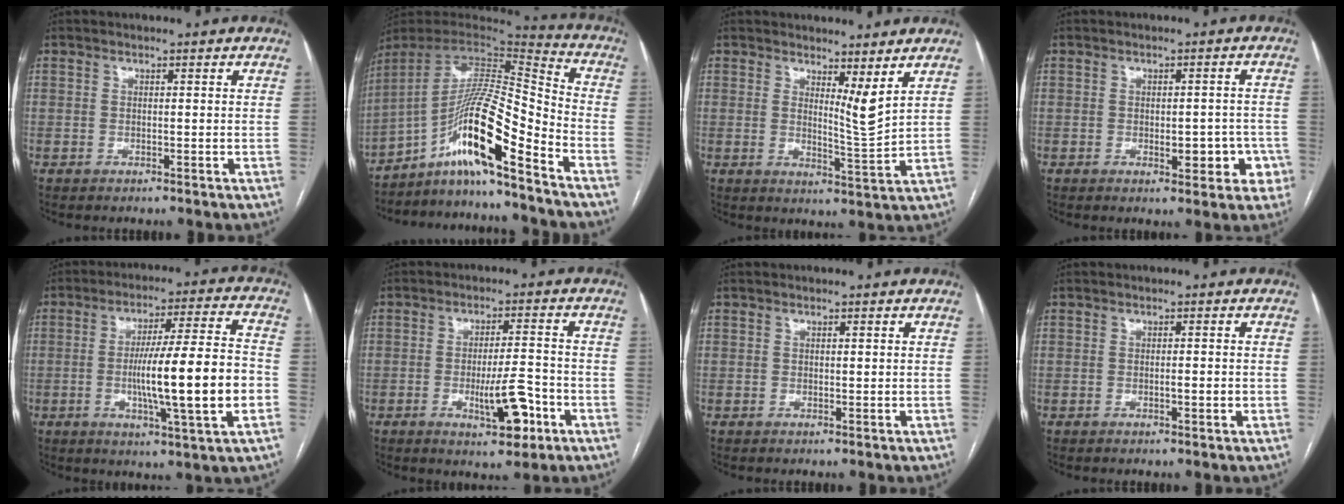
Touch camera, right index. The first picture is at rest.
{"total": 15.7, "force": [-9.7, -0.1, 12.4], "torque": [-0.219, 0.015, -0.172]}
{"total": 4.2, "force": [2.6, -0.2, 3.3], "torque": [-0.055, -0.023, 0.047]}
{"total": 5.6, "force": [-1.8, 2.6, 4.6], "torque": [-0.046, 0.011, -0.016]}
{"total": 16.2, "force": [-3.0, 0.4, 15.9], "torque": [-0.261, 0.000, -0.049]}
{"total": 8.0, "force": [-3.2, 1.9, 7.1], "torque": [-0.111, -0.002, -0.044]}
{"total": 0.6, "force": [0.2, 0.2, 0.5], "torque": [-0.007, 0.000, 0.003]}
{"total": 1.6, "force": [-0.3, 0.2, 1.6], "torque": [-0.027, -0.001, -0.004]}